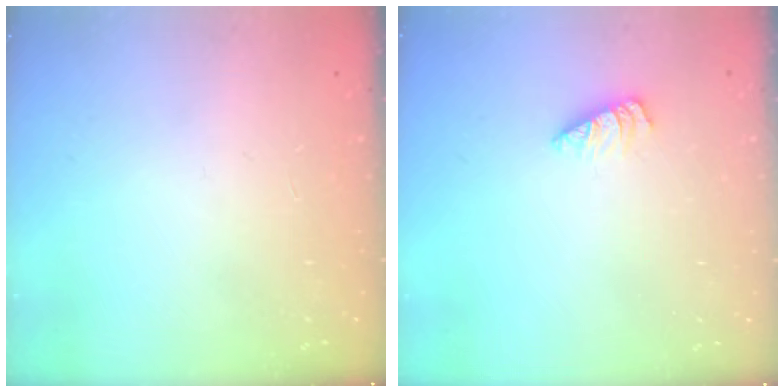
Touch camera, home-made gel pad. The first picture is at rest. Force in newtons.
{"total": 1.1, "press": 1.1, "slide": 0.1}